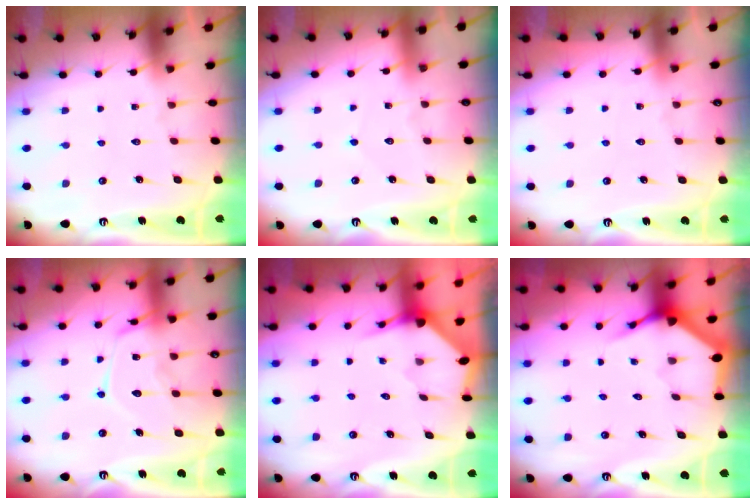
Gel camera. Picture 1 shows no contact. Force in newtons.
{"total": 2.9, "press": 2.9, "slide": 0.3}
{"total": 3.9, "press": 3.8, "slide": 0.5}
{"total": 15.5, "press": 15.5, "slide": 1.2}
{"total": 3.4, "press": 3.4, "slide": 0.3}
{"total": 3.7, "press": 3.7, "slide": 0.5}